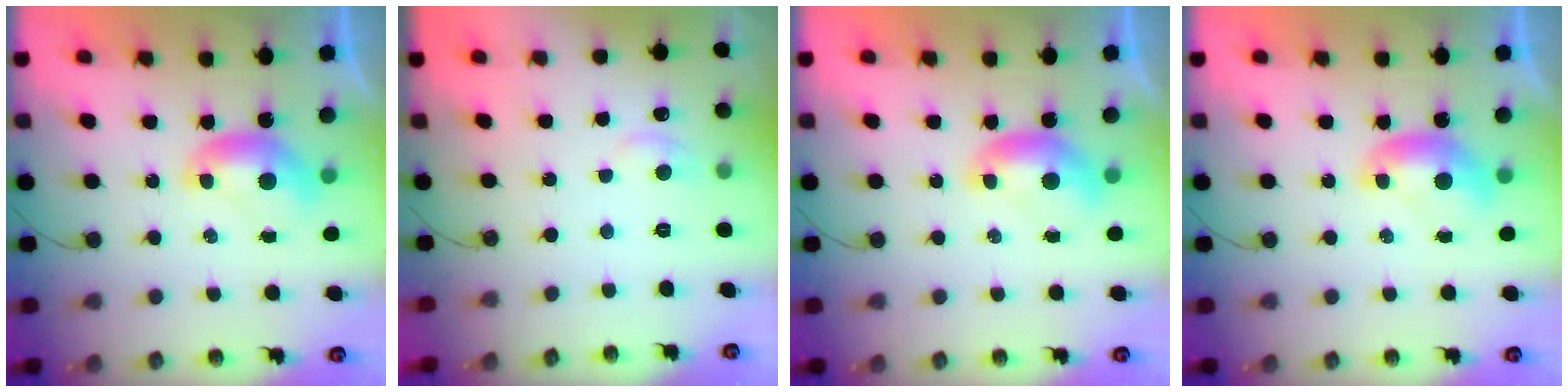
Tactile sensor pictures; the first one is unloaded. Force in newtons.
{"total": 0.9, "press": 0.1, "slide": 0.9}
{"total": 0.0}
{"total": 0.0}